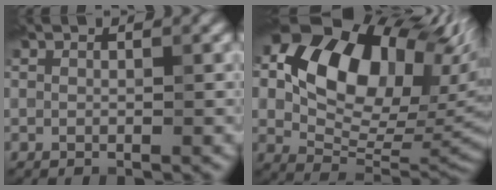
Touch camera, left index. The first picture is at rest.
{"total": 15.0, "force": [4.5, 10.0, 10.1], "torque": [-0.177, 0.020, 0.104]}